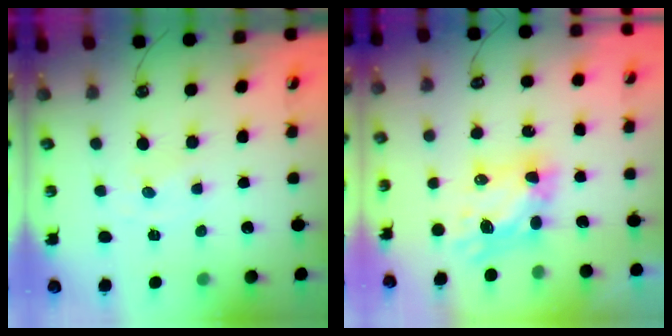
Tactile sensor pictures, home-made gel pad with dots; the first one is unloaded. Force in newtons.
{"total": 6.6, "press": 6.6, "slide": 0.4}